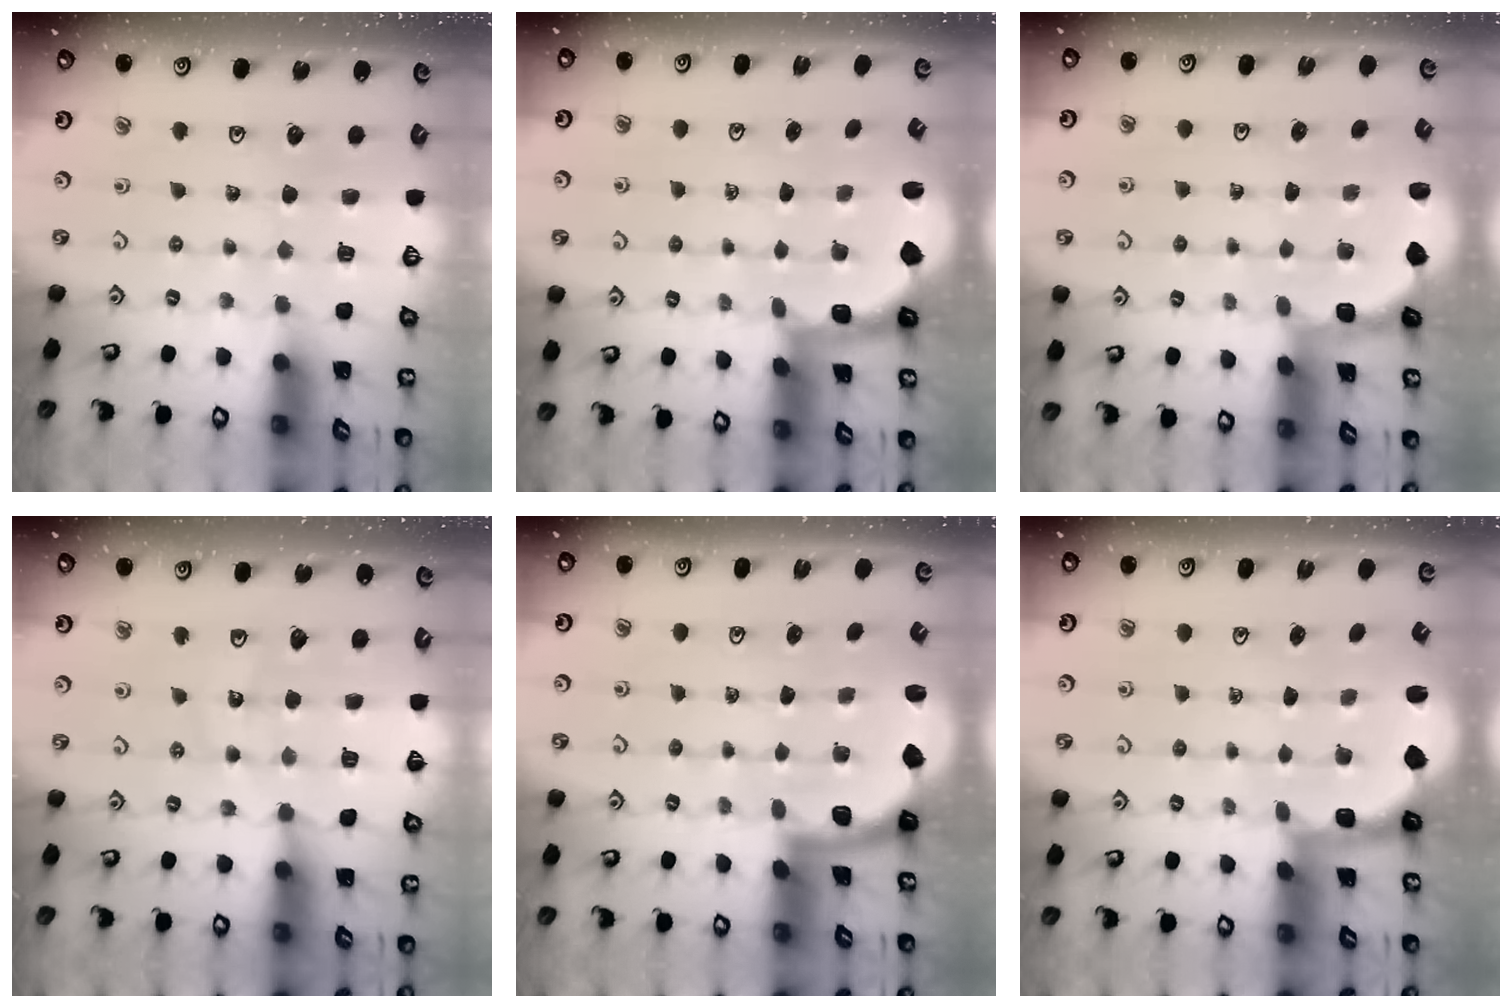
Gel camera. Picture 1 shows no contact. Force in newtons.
{"total": 2.5, "press": 1.3, "slide": 2.1}
{"total": 1.9, "press": 1.6, "slide": 1.0}
{"total": 11.5, "press": 11.0, "slide": 3.3}
{"total": 2.0, "press": 2.0, "slide": 0.5}
{"total": 2.5, "press": 1.3, "slide": 2.1}